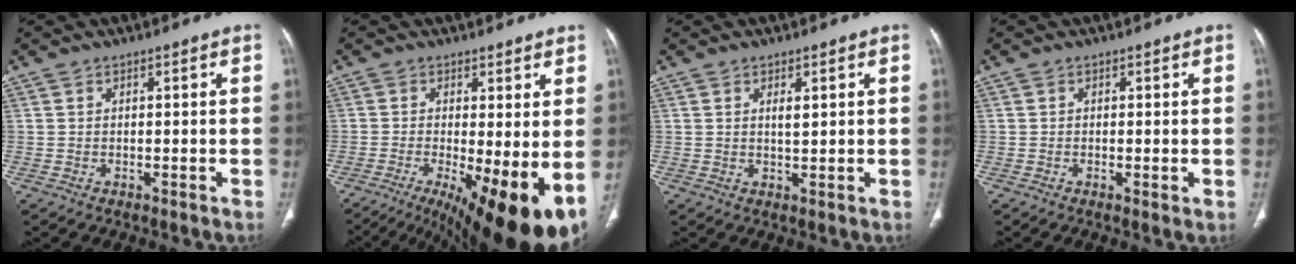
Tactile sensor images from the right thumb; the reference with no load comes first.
{"total": 14.6, "force": [-3.2, 4.3, 13.5], "torque": [-0.186, -0.018, -0.030]}
{"total": 2.2, "force": [0.9, 0.6, 1.9], "torque": [-0.030, -0.009, 0.016]}
{"total": 0.9, "force": [-0.1, 0.2, 0.8], "torque": [-0.019, -0.004, -0.004]}